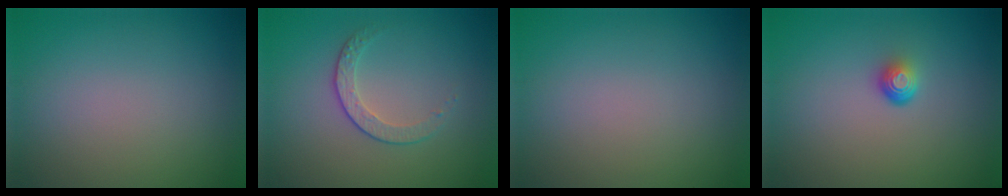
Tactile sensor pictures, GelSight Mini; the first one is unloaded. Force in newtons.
{"total": 1.8, "press": 1.3, "slide": 1.3}
{"total": 0.0}
{"total": 1.8, "press": 1.1, "slide": 1.4}